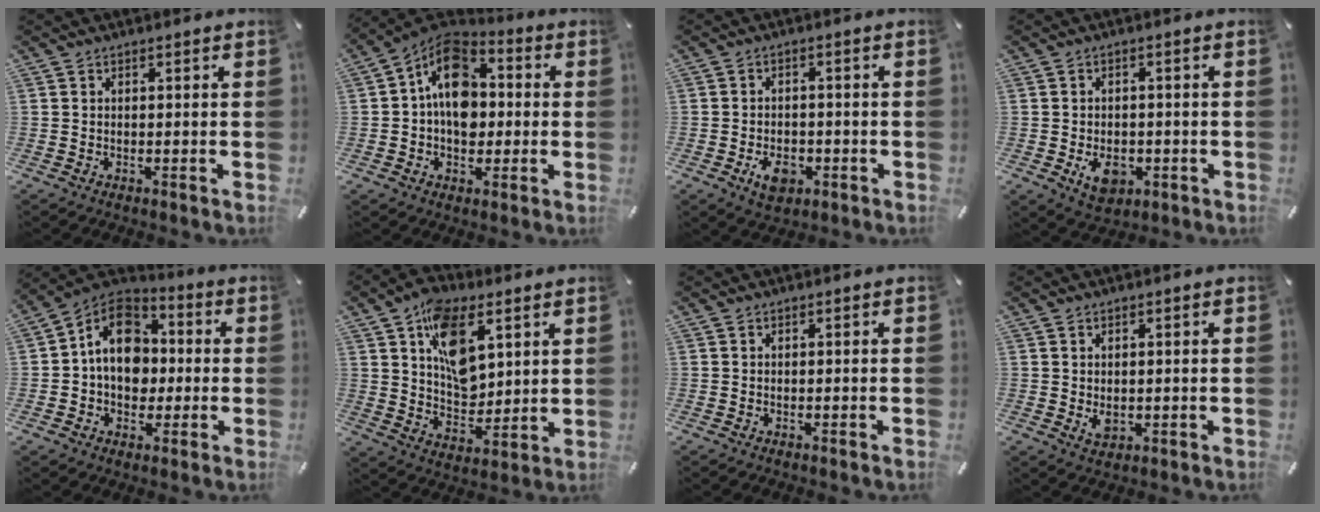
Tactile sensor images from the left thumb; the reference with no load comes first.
{"total": 14.3, "force": [0.7, 10.6, 9.5], "torque": [-0.164, 0.005, 0.011]}
{"total": 5.8, "force": [-2.2, 3.9, 3.6], "torque": [-0.068, 0.003, -0.042]}
{"total": 6.8, "force": [-1.8, 4.9, 4.2], "torque": [-0.063, -0.002, -0.033]}
{"total": 13.7, "force": [0.3, 11.1, 8.1], "torque": [-0.143, 0.009, 0.005]}
{"total": 14.6, "force": [6.3, 9.4, 9.3], "torque": [-0.148, -0.012, 0.117]}
{"total": 0.0}
{"total": 2.5, "force": [0.2, 1.9, 1.7], "torque": [-0.031, -0.002, 0.001]}